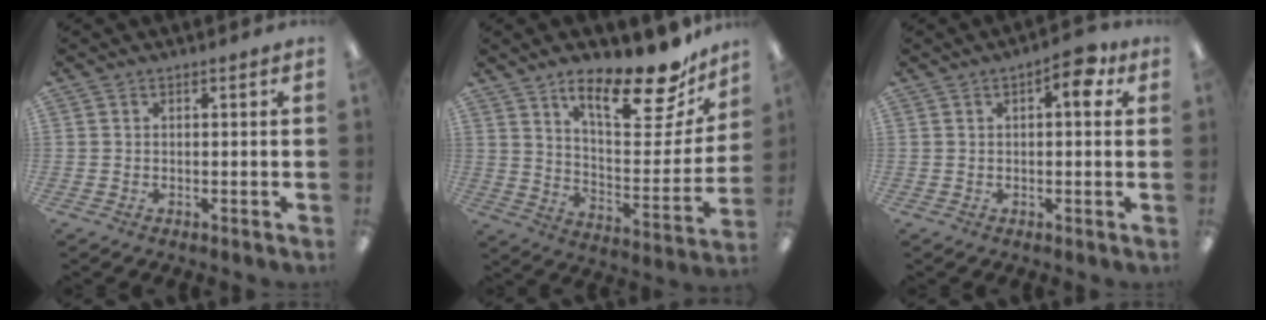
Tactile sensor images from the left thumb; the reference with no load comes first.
{"total": 20.0, "force": [14.8, 6.0, 12.1], "torque": [-0.175, -0.111, 0.241]}
{"total": 6.3, "force": [2.5, 2.4, 5.3], "torque": [-0.066, -0.006, 0.033]}